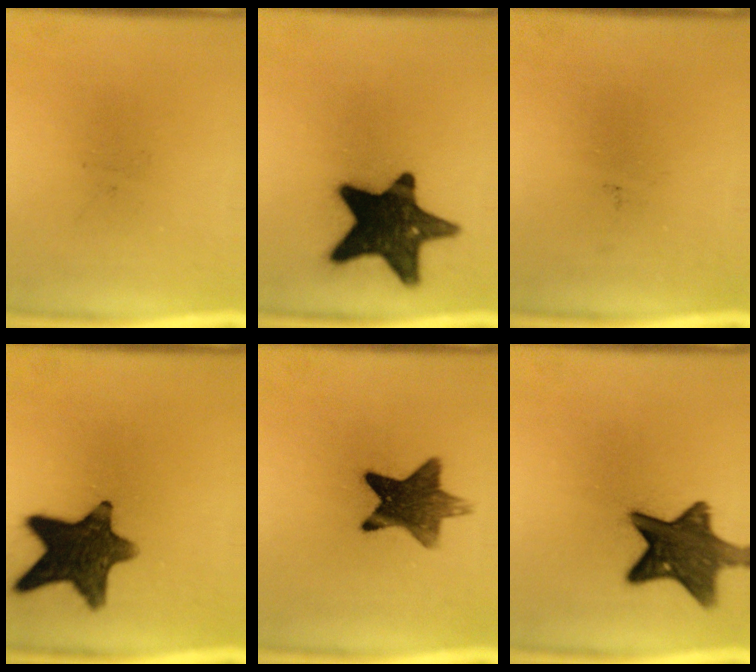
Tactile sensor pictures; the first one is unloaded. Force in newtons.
{"total": 18.2}
{"total": 0.0}
{"total": 13.8}
{"total": 11.4}
{"total": 12.7}